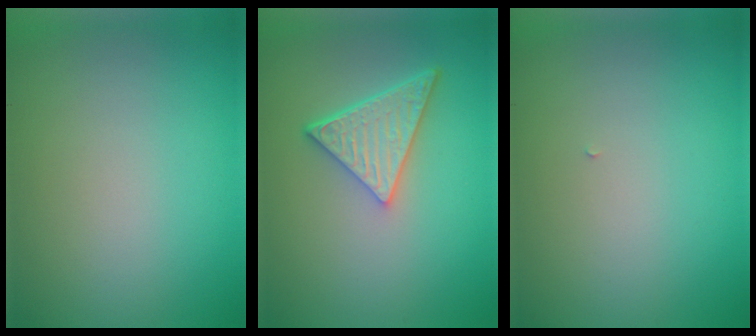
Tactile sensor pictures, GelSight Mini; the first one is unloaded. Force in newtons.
{"total": 5.0, "press": 3.7, "slide": 3.3}
{"total": 0.0}